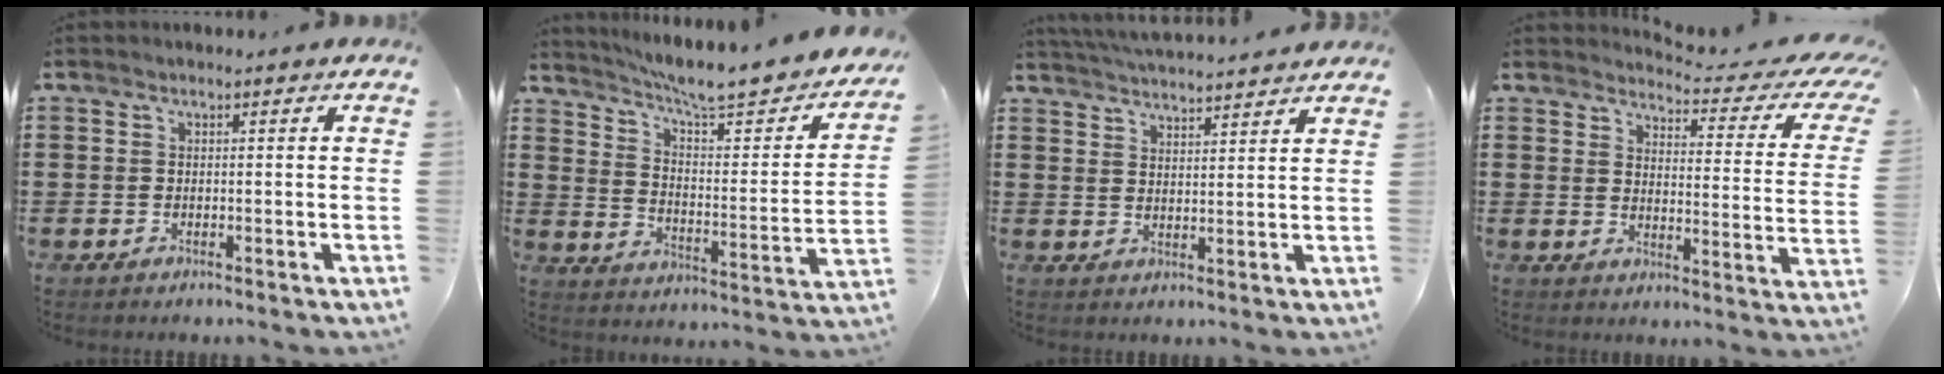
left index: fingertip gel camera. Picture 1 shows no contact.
{"total": 7.1, "force": [6.2, 0.3, 3.5], "torque": [-0.089, -0.049, 0.097]}
{"total": 3.9, "force": [3.9, -0.2, 0.3], "torque": [-0.020, -0.020, 0.069]}
{"total": 4.1, "force": [3.4, 0.5, 2.2], "torque": [-0.038, -0.035, 0.047]}